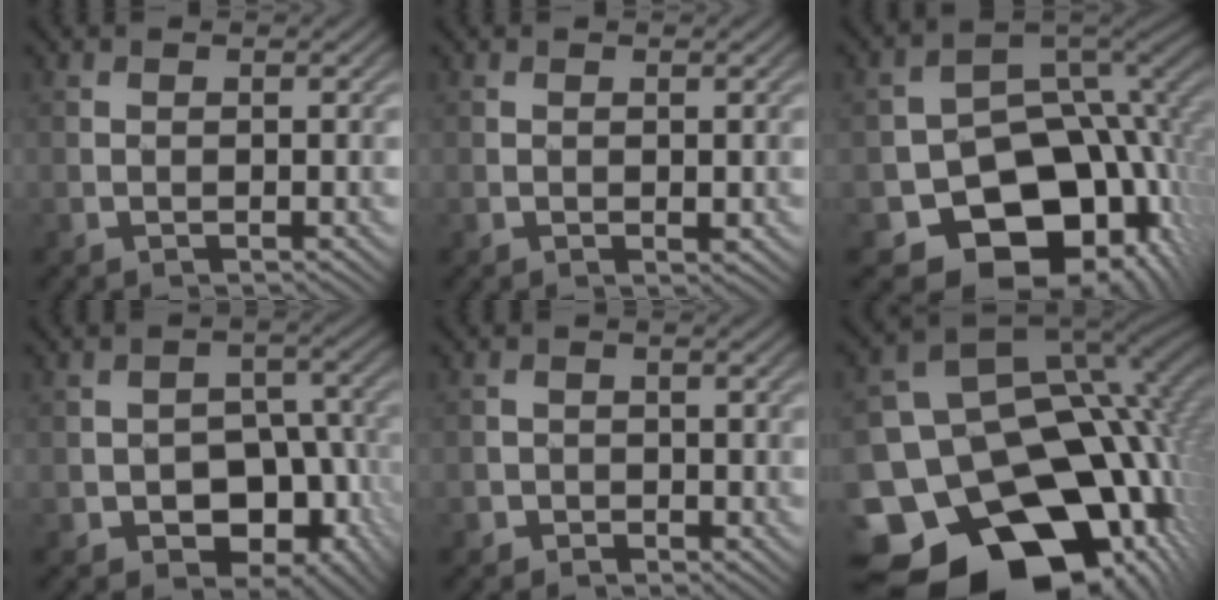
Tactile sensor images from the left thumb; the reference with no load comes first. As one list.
[{"total": 0.7, "force": [0.0, 0.3, 0.6], "torque": [-0.007, -0.003, 0.000]}, {"total": 16.0, "force": [-6.2, 11.8, 8.9], "torque": [-0.120, -0.043, -0.089]}, {"total": 11.6, "force": [-4.9, 8.1, 6.7], "torque": [-0.087, -0.006, -0.073]}, {"total": 2.4, "force": [-1.0, 2.1, 0.6], "torque": [0.003, 0.001, -0.023]}, {"total": 22.2, "force": [-9.5, 16.3, 11.8], "torque": [-0.256, -0.046, -0.123]}]